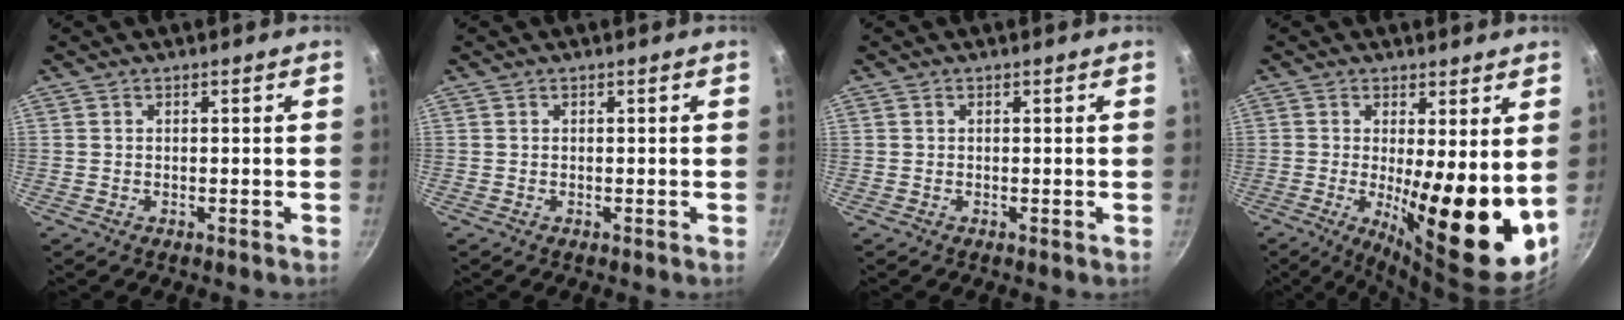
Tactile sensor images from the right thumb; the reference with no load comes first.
{"total": 0.0}
{"total": 0.0}
{"total": 15.7, "force": [-0.1, 3.9, 15.2], "torque": [-0.208, -0.029, 0.003]}